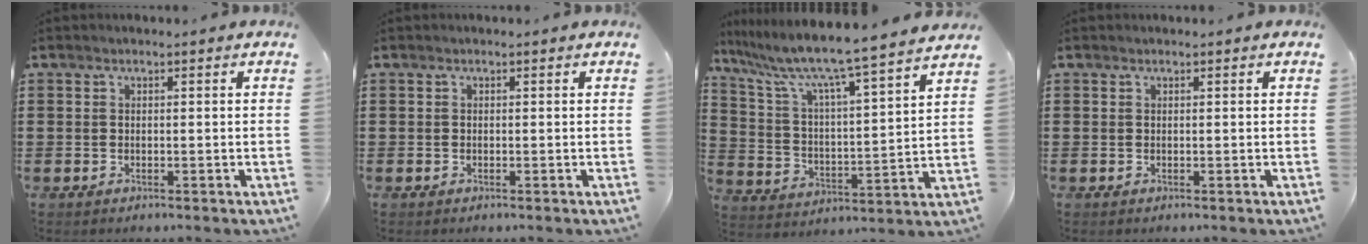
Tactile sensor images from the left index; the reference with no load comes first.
{"total": 0.0}
{"total": 7.6, "force": [6.8, -0.7, 3.5], "torque": [-0.100, -0.061, 0.103]}
{"total": 0.0}